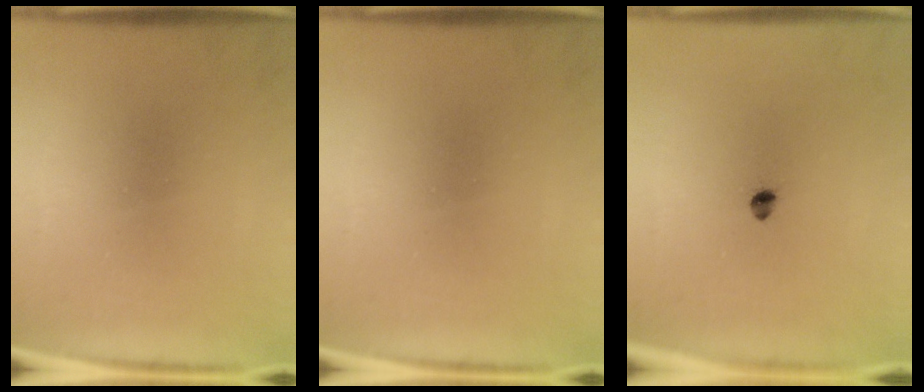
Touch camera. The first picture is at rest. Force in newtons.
{"total": 0.0}
{"total": 1.7}